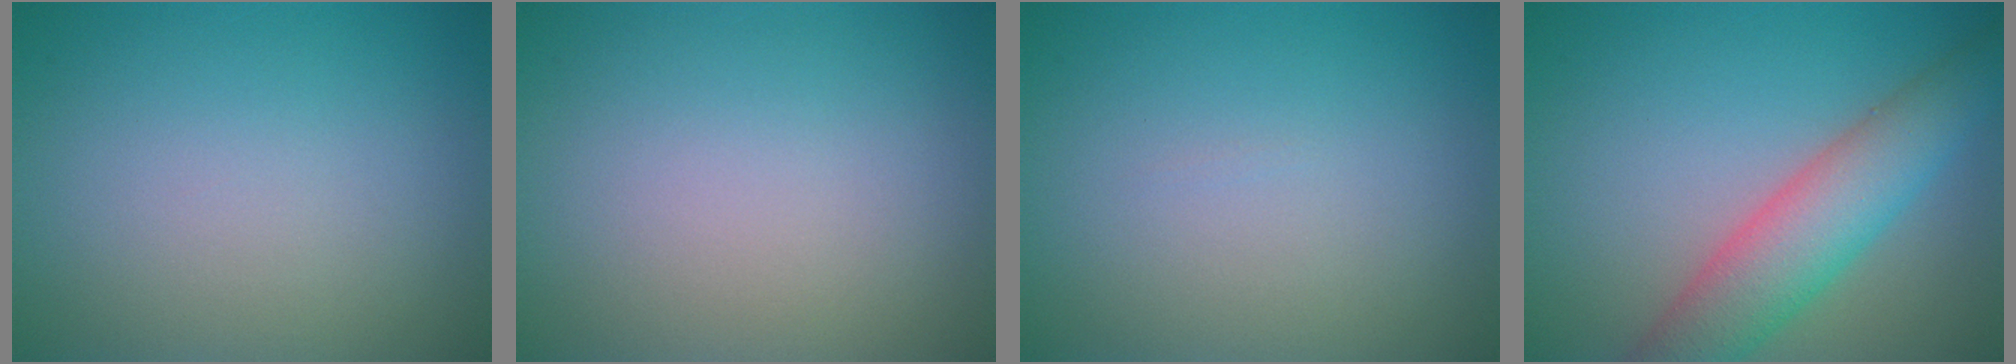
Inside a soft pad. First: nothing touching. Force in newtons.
{"total": 0.0}
{"total": 0.0}
{"total": 6.3, "press": 6.3, "slide": 0.2}